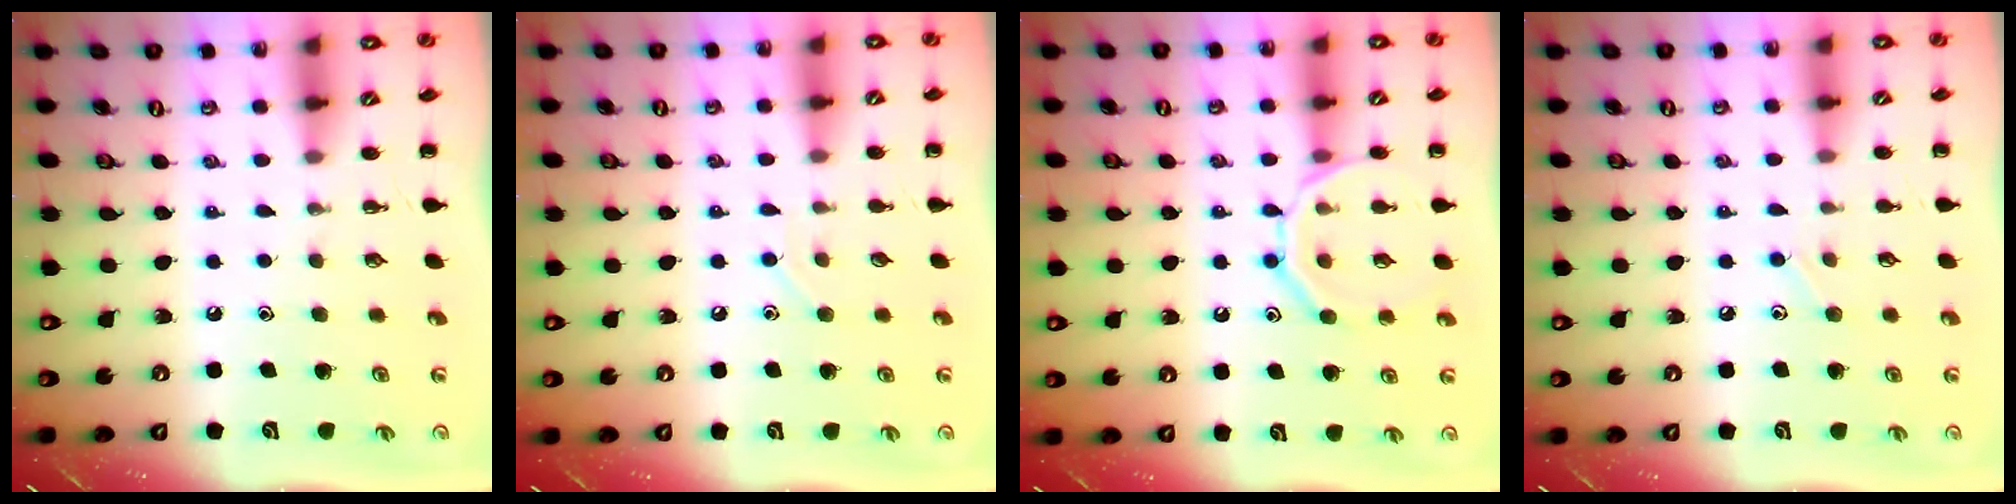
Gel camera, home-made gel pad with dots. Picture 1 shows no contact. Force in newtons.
{"total": 3.8, "press": 3.7, "slide": 1.1}
{"total": 12.9, "press": 12.9, "slide": 1.3}
{"total": 6.7, "press": 6.4, "slide": 2.2}